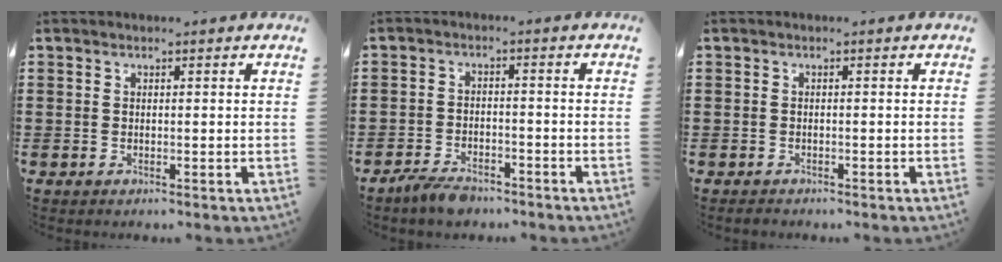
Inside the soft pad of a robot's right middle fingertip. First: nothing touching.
{"total": 3.4, "force": [-2.8, 1.0, 1.5], "torque": [-0.039, 0.004, -0.059]}
{"total": 0.7, "force": [-0.7, 0.2, 0.0], "torque": [-0.003, -0.002, -0.015]}